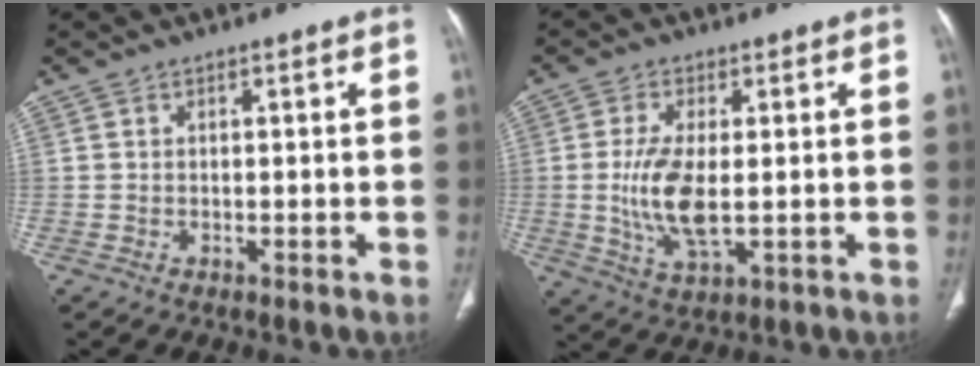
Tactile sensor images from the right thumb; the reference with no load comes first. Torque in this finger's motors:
{"motor_torque": [1.91, 1.28, 1.15, -1.05, 0.37]}